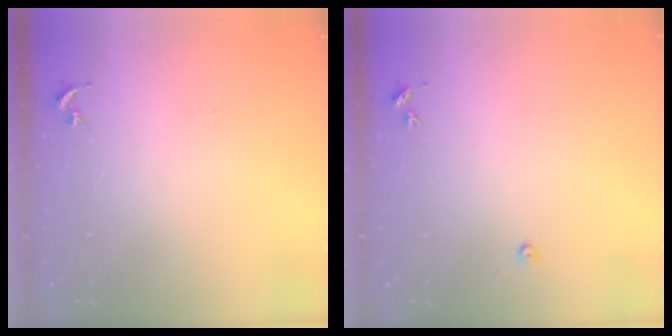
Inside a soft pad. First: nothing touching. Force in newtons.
{"total": 3.0, "press": 3.0, "slide": 0.4}